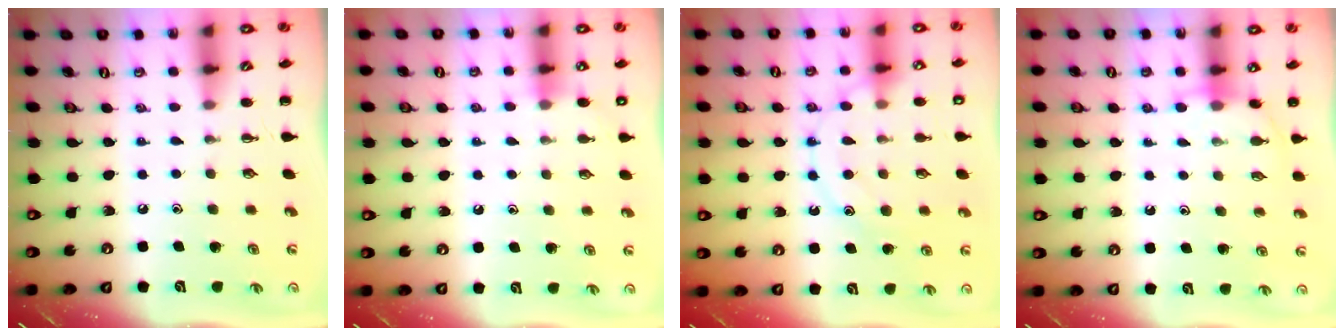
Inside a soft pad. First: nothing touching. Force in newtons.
{"total": 6.4, "press": 6.2, "slide": 1.7}
{"total": 13.2, "press": 13.2, "slide": 0.7}
{"total": 5.6, "press": 5.5, "slide": 1.2}